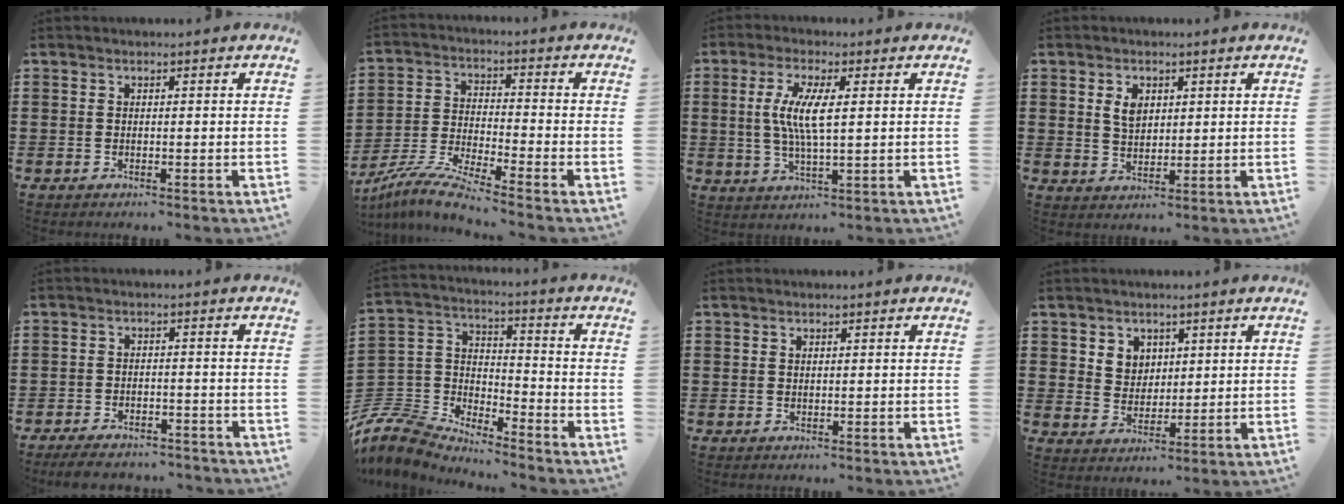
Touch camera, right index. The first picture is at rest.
{"total": 6.8, "force": [-6.3, -0.5, 2.3], "torque": [-0.060, -0.013, -0.128]}
{"total": 6.8, "force": [1.0, 1.5, 6.6], "torque": [-0.141, -0.005, 0.010]}
{"total": 3.5, "force": [1.3, 2.3, 2.3], "torque": [-0.054, 0.009, 0.023]}
{"total": 3.4, "force": [-3.3, 0.6, 0.5], "torque": [-0.018, 0.002, -0.069]}
{"total": 6.9, "force": [-6.5, 2.1, 0.7], "torque": [-0.066, -0.016, -0.144]}
{"total": 0.6, "force": [0.3, 0.4, 0.3], "torque": [-0.007, 0.002, 0.006]}
{"total": 4.4, "force": [2.4, 3.6, 0.6], "torque": [-0.022, 0.007, 0.043]}